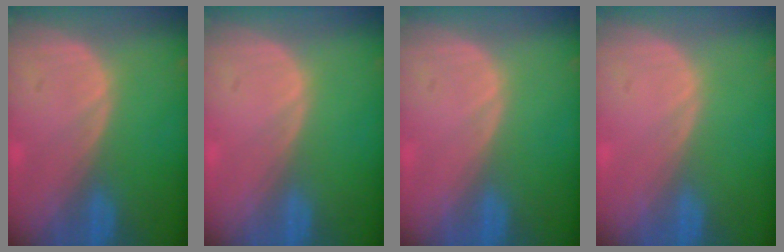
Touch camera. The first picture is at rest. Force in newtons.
{"total": 0.0}
{"total": 0.0}
{"total": 0.0}